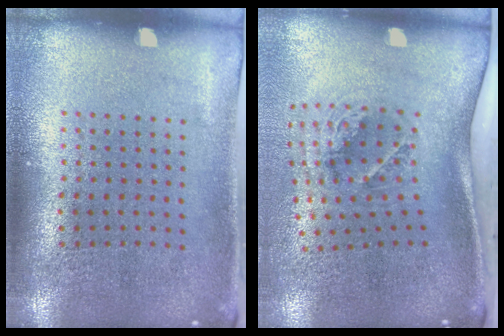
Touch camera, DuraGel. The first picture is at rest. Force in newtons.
{"total": 2.0, "press": 1.3, "slide": 1.5}